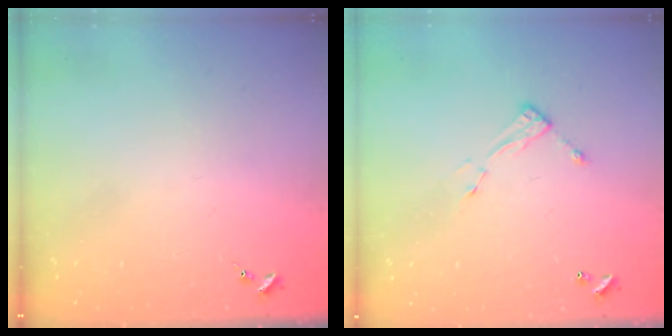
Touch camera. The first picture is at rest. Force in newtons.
{"total": 6.6, "press": 6.6, "slide": 0.2}